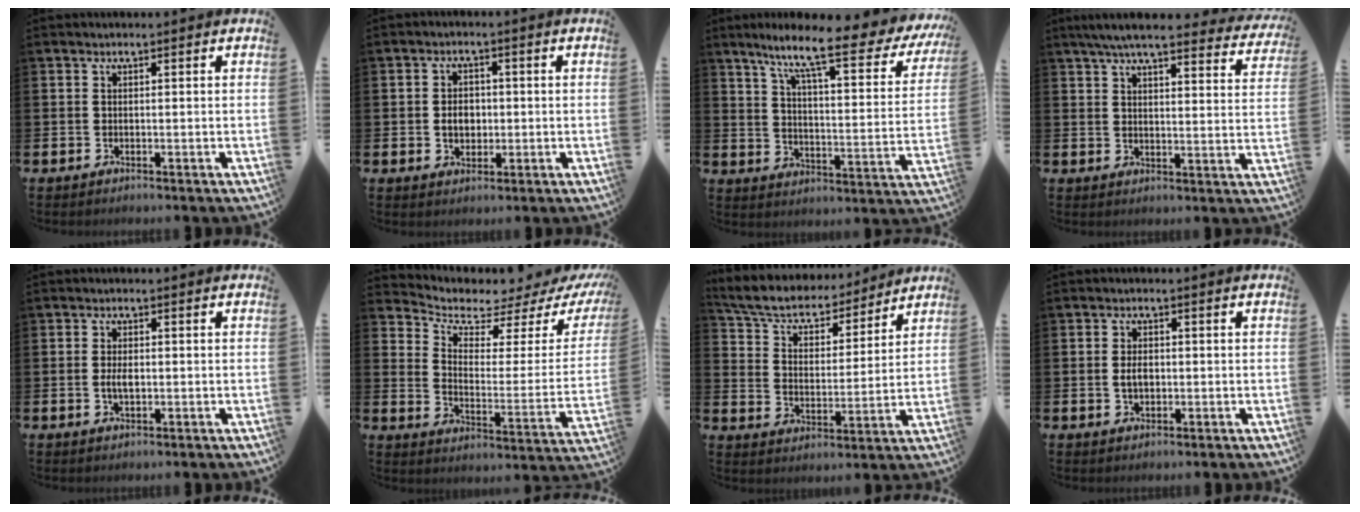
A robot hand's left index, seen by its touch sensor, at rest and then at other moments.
{"total": 3.2, "force": [-0.1, 2.5, 1.9], "torque": [-0.015, -0.002, -0.011]}
{"total": 10.8, "force": [8.0, 1.7, 7.1], "torque": [-0.146, -0.055, 0.122]}
{"total": 6.3, "force": [5.7, 1.0, 2.6], "torque": [-0.060, -0.031, 0.097]}
{"total": 2.2, "force": [0.0, 1.1, 1.9], "torque": [-0.027, -0.001, -0.004]}
{"total": 4.8, "force": [4.2, 1.8, 1.2], "torque": [-0.049, -0.043, 0.062]}
{"total": 7.0, "force": [6.5, 2.3, 1.6], "torque": [-0.070, -0.047, 0.112]}
{"total": 2.4, "force": [0.1, 1.5, 1.9], "torque": [-0.026, 0.002, -0.002]}